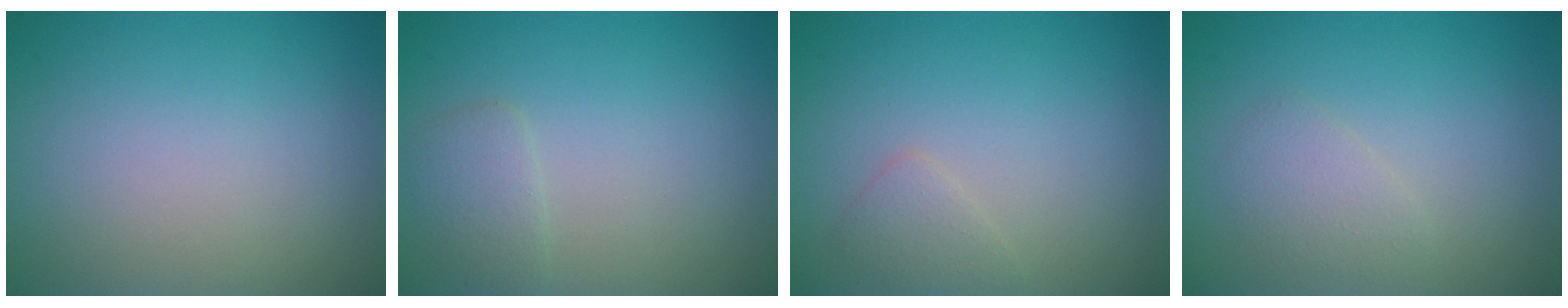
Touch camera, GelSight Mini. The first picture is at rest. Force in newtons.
{"total": 1.7, "press": 1.7, "slide": 0.1}
{"total": 1.2, "press": 1.2, "slide": 0.1}
{"total": 1.5, "press": 1.5, "slide": 0.1}